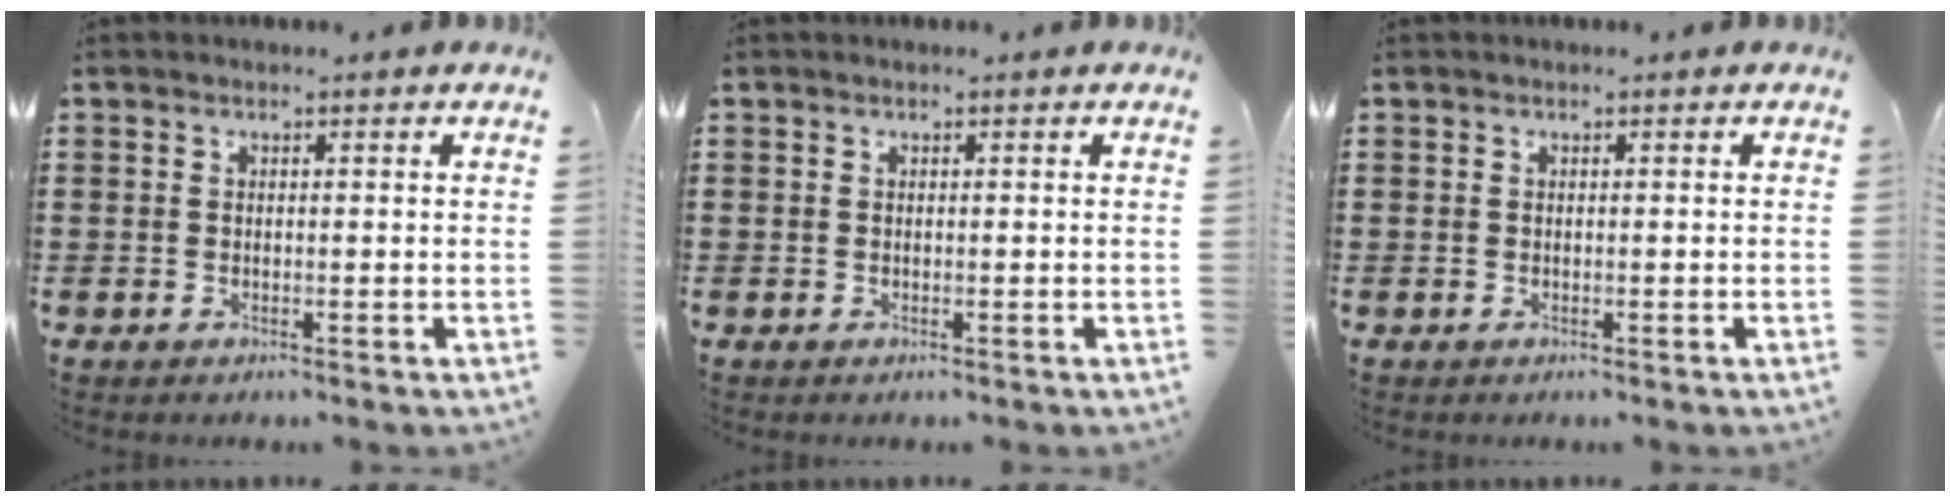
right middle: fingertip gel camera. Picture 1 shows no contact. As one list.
[{"total": 0.0}, {"total": 0.0}]